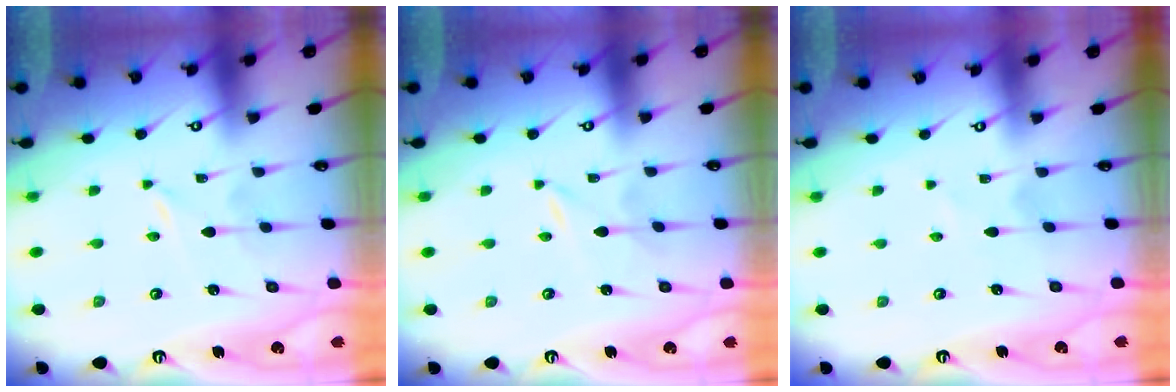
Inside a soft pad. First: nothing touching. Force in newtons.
{"total": 0.0}
{"total": 1.0, "press": 1.0, "slide": 0.1}